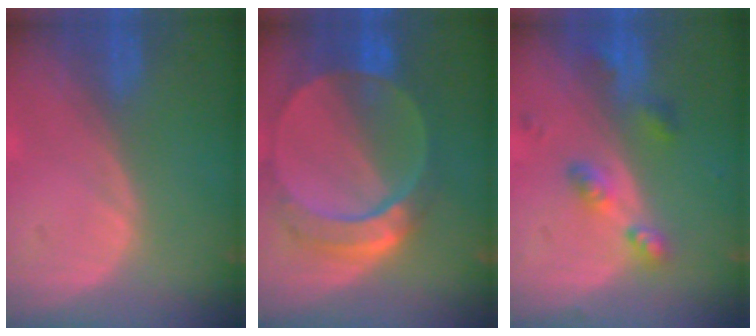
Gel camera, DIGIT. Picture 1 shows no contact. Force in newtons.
{"total": 9.8, "press": 8.4, "slide": 4.9}
{"total": 5.2, "press": 4.8, "slide": 2.0}